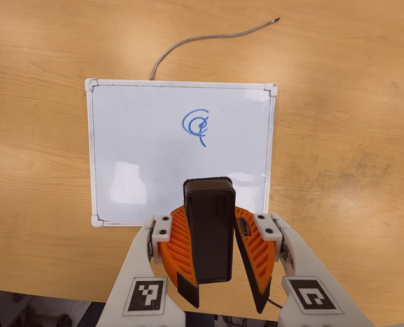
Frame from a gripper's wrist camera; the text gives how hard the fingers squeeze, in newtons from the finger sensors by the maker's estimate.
{"total": 8.4, "left": 9.2, "right": 7.6}